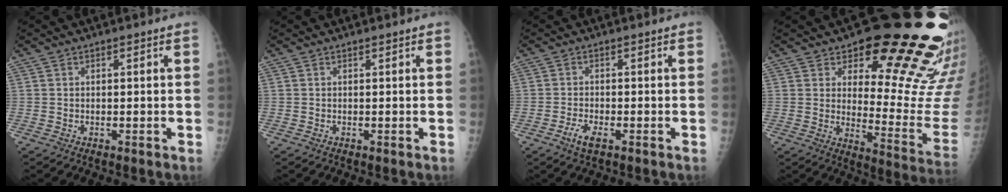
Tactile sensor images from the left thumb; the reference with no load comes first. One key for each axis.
{"total": 0.0}
{"total": 3.1, "fx": -1.6, "fy": 1.3, "fz": 2.2, "tx": -0.051, "ty": 0.005, "tz": -0.031}
{"total": 21.7, "fx": 16.5, "fy": 6.8, "fz": 12.2, "tx": -0.106, "ty": -0.148, "tz": 0.214}